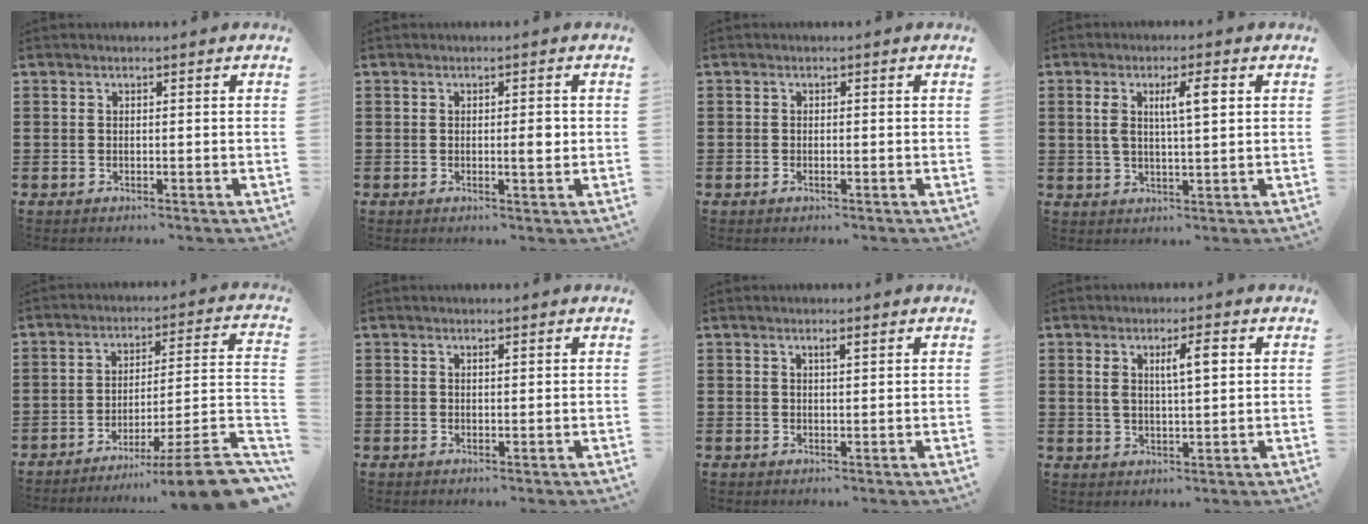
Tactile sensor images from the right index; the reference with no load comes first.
{"total": 2.3, "force": [0.0, 0.5, 2.2], "torque": [-0.042, -0.001, -0.001]}
{"total": 0.6, "force": [-0.3, 0.2, 0.5], "torque": [-0.011, -0.004, -0.006]}
{"total": 5.9, "force": [1.7, 1.5, 5.5], "torque": [-0.103, 0.004, 0.024]}
{"total": 9.1, "force": [-6.5, -0.1, 6.3], "torque": [-0.093, -0.003, -0.128]}
{"total": 0.6, "force": [0.3, 0.2, 0.4], "torque": [-0.009, 0.001, 0.007]}
{"total": 1.2, "force": [0.5, 0.2, 1.0], "torque": [-0.019, 0.002, 0.008]}
{"total": 5.0, "force": [1.6, 1.4, 4.5], "torque": [-0.077, 0.002, 0.020]}